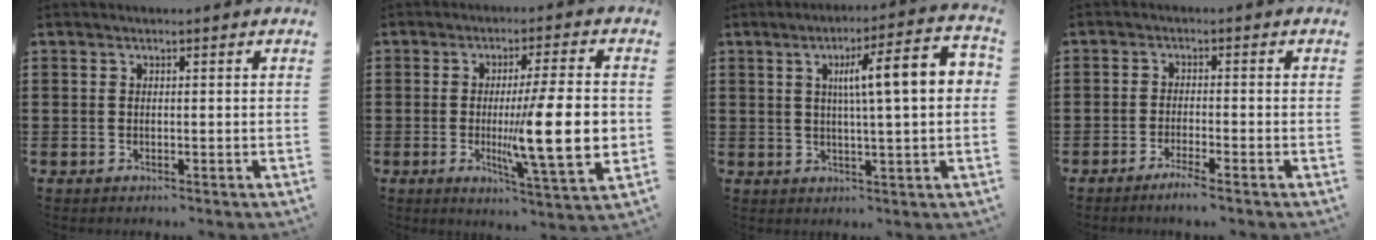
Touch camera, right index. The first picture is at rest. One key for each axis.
{"total": 15.2, "fx": -0.9, "fy": 2.8, "fz": 14.9, "tx": -0.229, "ty": -0.025, "tz": -0.020}
{"total": 9.7, "fx": 1.9, "fy": 1.0, "fz": 9.5, "tx": -0.163, "ty": -0.001, "tz": 0.021}
{"total": 2.4, "fx": -2.0, "fy": -0.2, "fz": 1.3, "tx": -0.028, "ty": -0.003, "tz": -0.038}